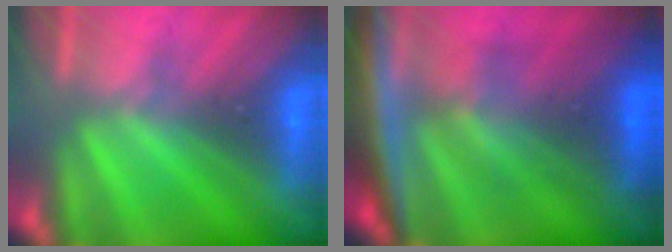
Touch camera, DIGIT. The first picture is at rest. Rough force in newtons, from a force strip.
{"total": 5.6}